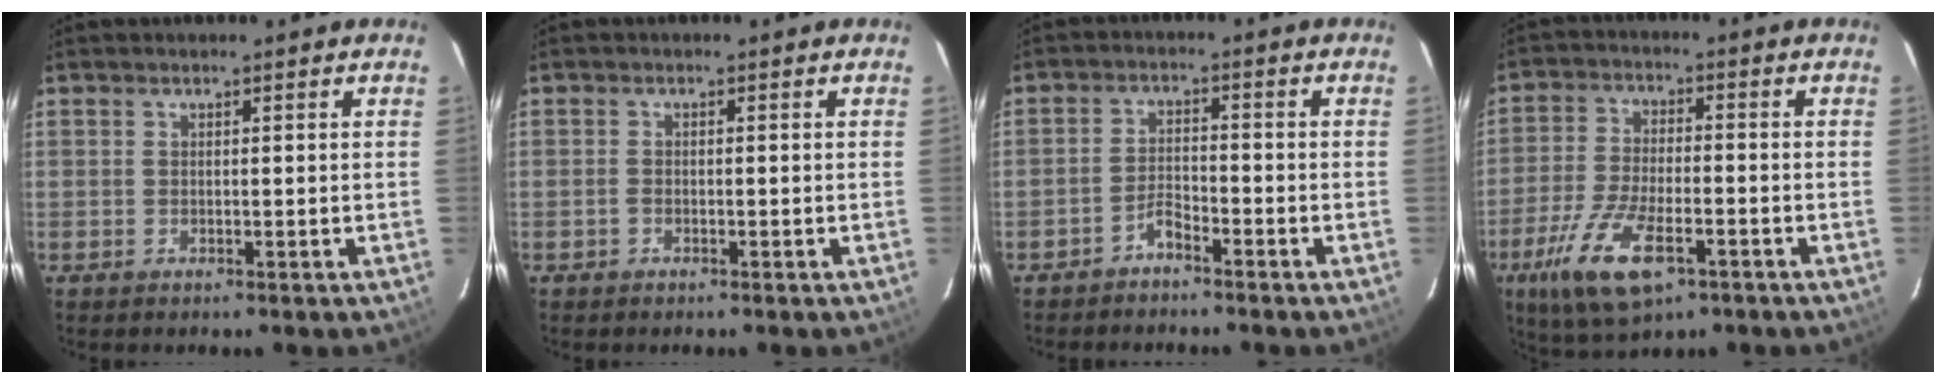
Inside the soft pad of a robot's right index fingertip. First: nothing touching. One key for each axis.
{"total": 0.7, "fx": -0.5, "fy": 0.5, "fz": 0.2, "tx": -0.004, "ty": 0.003, "tz": -0.010}
{"total": 2.7, "fx": -2.5, "fy": 0.5, "fz": 1.1, "tx": -0.032, "ty": 0.011, "tz": -0.047}
{"total": 13.7, "fx": -6.9, "fy": 5.3, "fz": 10.5, "tx": -0.228, "ty": -0.027, "tz": -0.128}